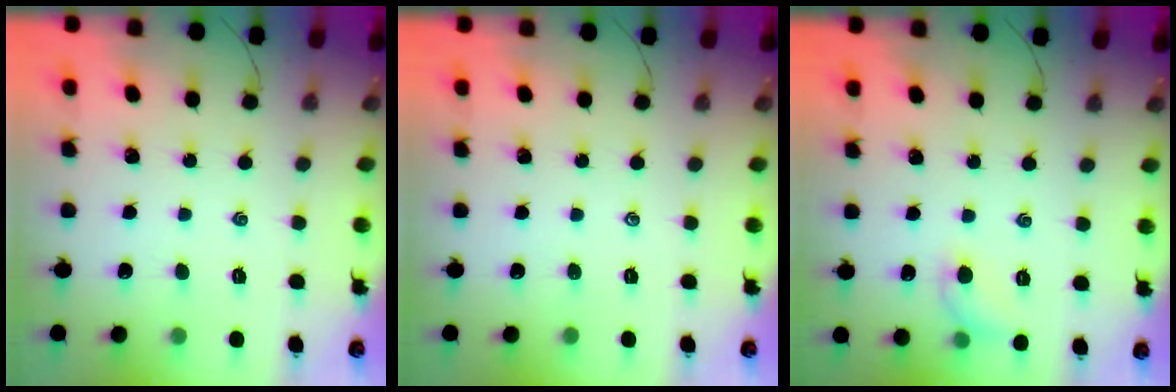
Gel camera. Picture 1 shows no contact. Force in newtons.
{"total": 0.0}
{"total": 6.5, "press": 6.4, "slide": 1.2}